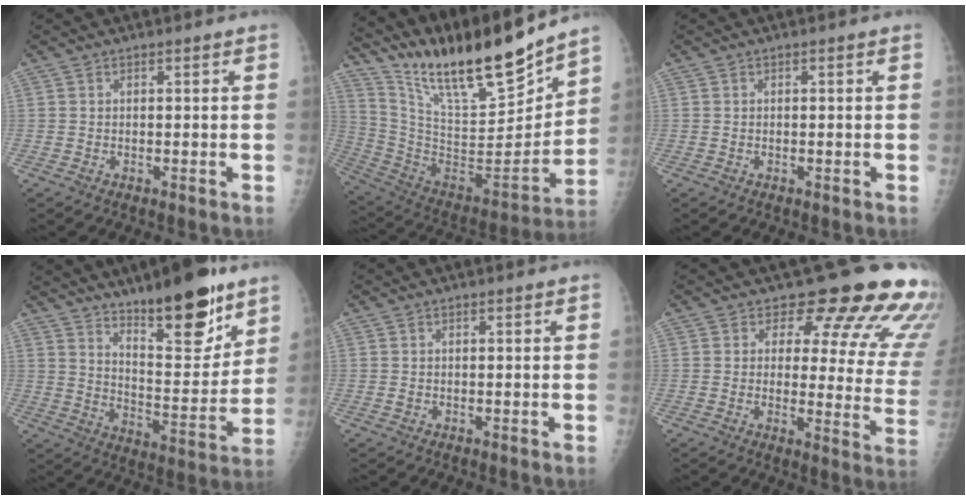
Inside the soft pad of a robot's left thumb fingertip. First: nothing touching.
{"total": 24.3, "force": [20.2, 4.6, 12.5], "torque": [-0.177, -0.111, 0.355]}
{"total": 0.0}
{"total": 17.8, "force": [12.4, 5.2, 11.7], "torque": [-0.134, -0.090, 0.203]}
{"total": 0.6, "force": [0.2, 0.4, 0.3], "torque": [-0.002, 0.000, 0.004]}
{"total": 18.1, "force": [14.3, 6.9, 8.7], "torque": [-0.049, -0.100, 0.145]}